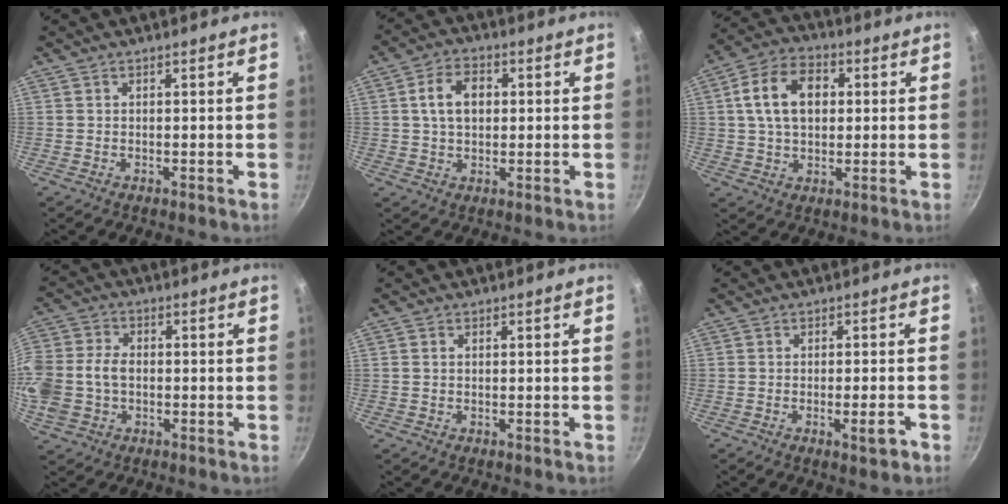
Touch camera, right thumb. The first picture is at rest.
{"total": 7.7, "force": [1.2, 5.4, 5.4], "torque": [-0.077, 0.012, 0.015]}
{"total": 12.3, "force": [2.2, 8.4, 8.6], "torque": [-0.131, 0.015, 0.028]}
{"total": 15.0, "force": [-1.5, 11.4, 9.6], "torque": [-0.226, 0.033, -0.033]}
{"total": 0.8, "force": [0.2, 0.6, 0.6], "torque": [-0.011, 0.002, 0.003]}
{"total": 3.8, "force": [-1.6, 0.8, 3.3], "torque": [-0.042, 0.007, -0.021]}